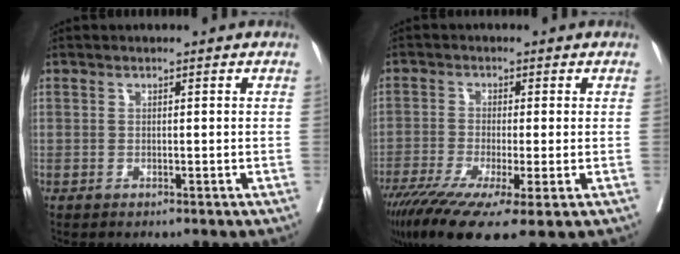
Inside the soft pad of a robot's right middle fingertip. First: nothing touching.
{"total": 13.0, "force": [-7.8, 1.5, 10.2], "torque": [-0.170, -0.036, -0.131]}